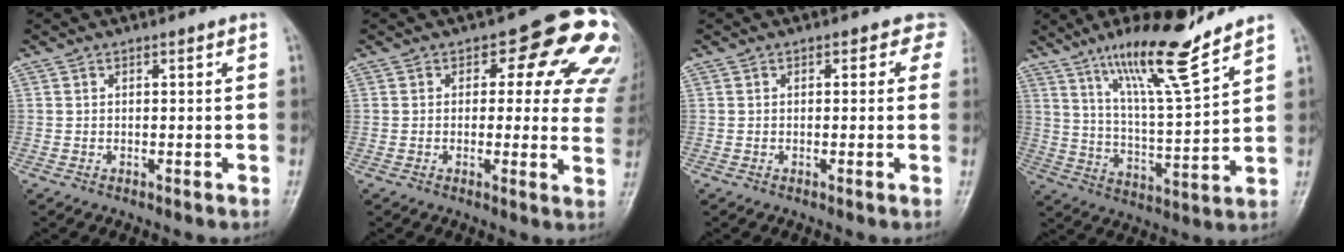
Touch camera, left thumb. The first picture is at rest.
{"total": 15.4, "force": [6.1, 8.4, 11.4], "torque": [-0.068, -0.015, 0.052]}
{"total": 2.4, "force": [1.1, 1.7, 1.3], "torque": [0.019, 0.003, 0.001]}
{"total": 14.6, "force": [10.7, 1.5, 9.8], "torque": [-0.163, -0.069, 0.192]}